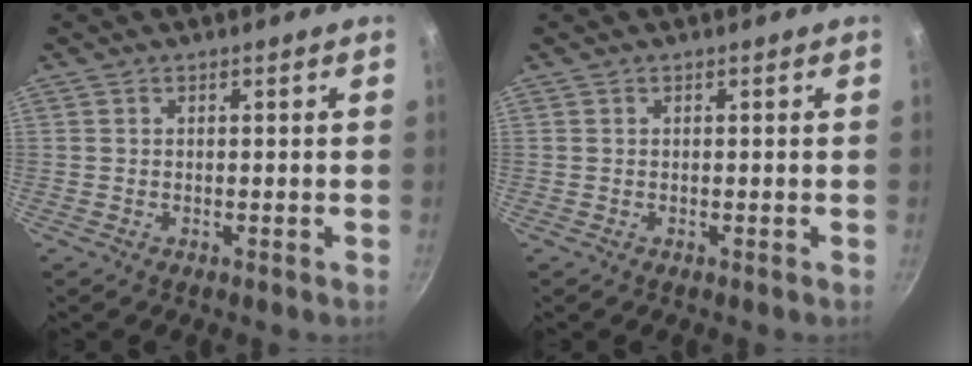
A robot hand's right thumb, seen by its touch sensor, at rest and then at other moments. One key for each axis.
{"total": 0.0}